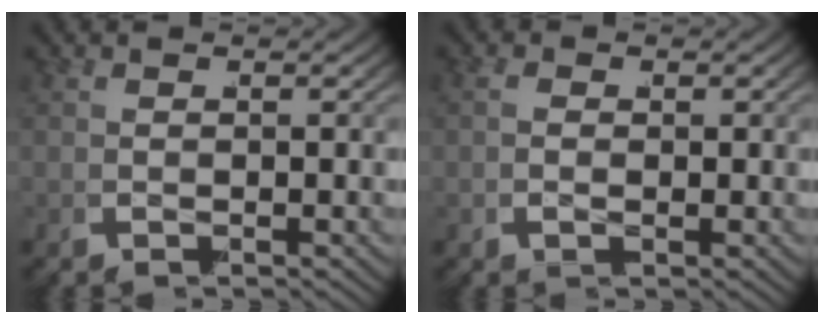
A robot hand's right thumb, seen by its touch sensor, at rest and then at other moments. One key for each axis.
{"total": 1.3, "fx": -0.1, "fy": 1.0, "fz": 0.8, "tx": -0.009, "ty": -0.004, "tz": 0.000}